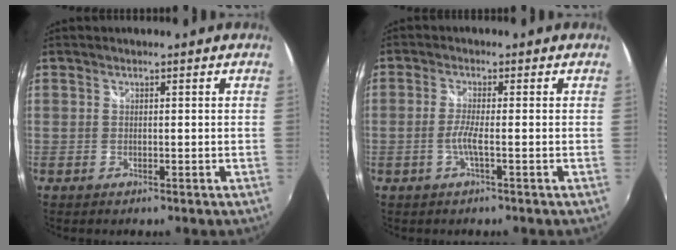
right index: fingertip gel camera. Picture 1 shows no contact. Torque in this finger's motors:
{"motor_torque": [0.50, 0.03, 0.21, 0.06]}